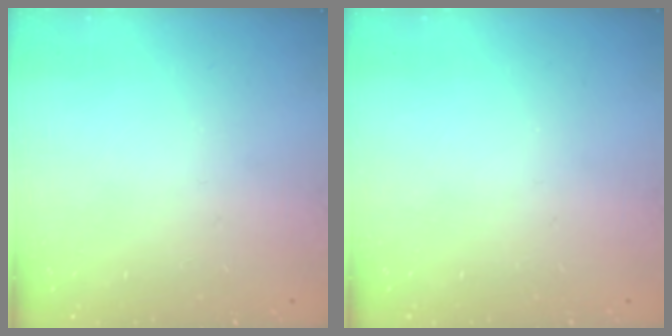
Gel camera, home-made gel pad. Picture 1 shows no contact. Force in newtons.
{"total": 0.0}